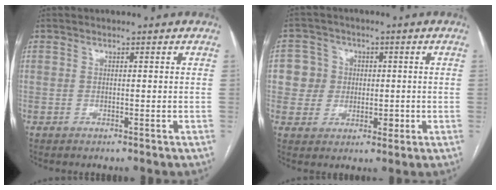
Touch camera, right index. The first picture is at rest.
{"total": 6.2, "force": [0.6, 6.1, 1.0], "torque": [-0.010, 0.022, 0.015]}